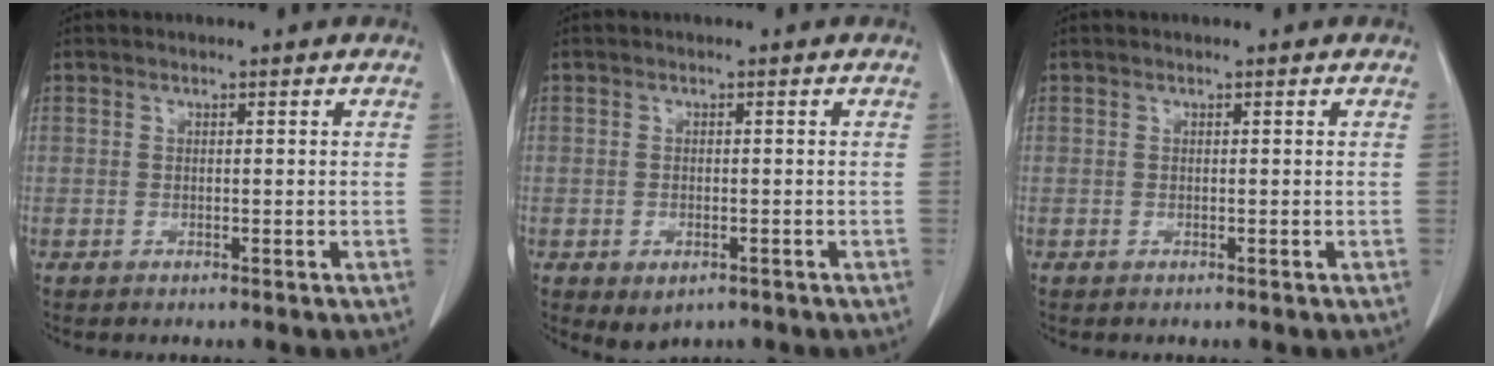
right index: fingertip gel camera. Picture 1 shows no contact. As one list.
[{"total": 2.6, "force": [-1.3, 1.7, 1.6], "torque": [-0.022, -0.002, -0.006]}, {"total": 0.0}]